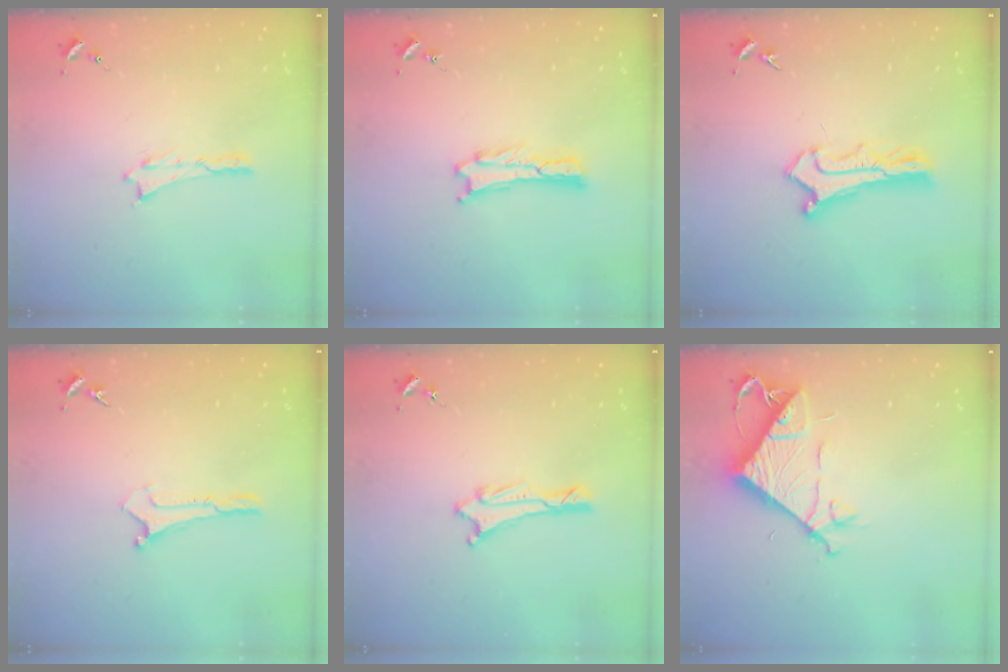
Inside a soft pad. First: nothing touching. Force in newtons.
{"total": 0.7, "press": 0.7, "slide": 0.2}
{"total": 2.6, "press": 2.6, "slide": 0.2}
{"total": 0.0}
{"total": 1.1, "press": 1.1, "slide": 0.1}
{"total": 9.5, "press": 9.5, "slide": 0.4}